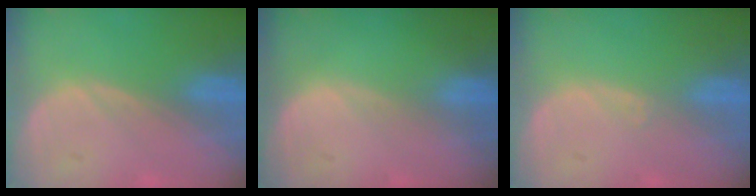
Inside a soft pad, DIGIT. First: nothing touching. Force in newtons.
{"total": 0.0}
{"total": 0.6, "press": 0.4, "slide": 0.4}